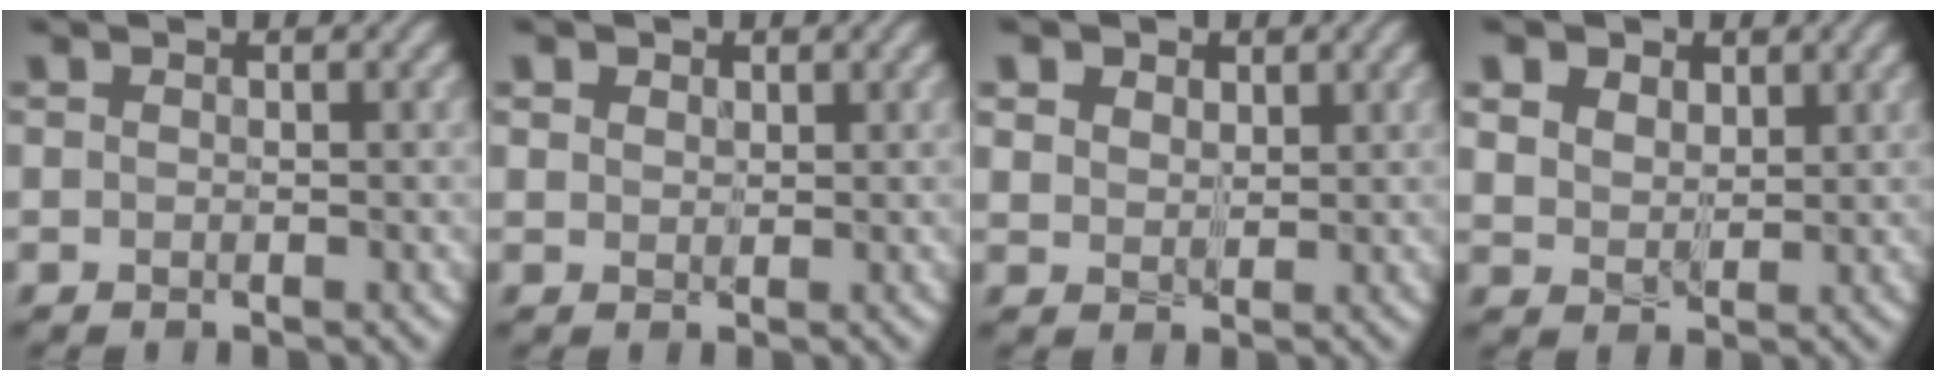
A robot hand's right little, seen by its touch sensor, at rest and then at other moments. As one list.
[{"total": 1.3, "force": [0.7, 1.0, 0.4], "torque": [-0.016, -0.004, 0.017]}, {"total": 3.1, "force": [1.8, 2.2, 1.3], "torque": [-0.044, 0.002, 0.030]}, {"total": 4.8, "force": [2.8, 3.3, 2.2], "torque": [-0.075, 0.002, 0.048]}]